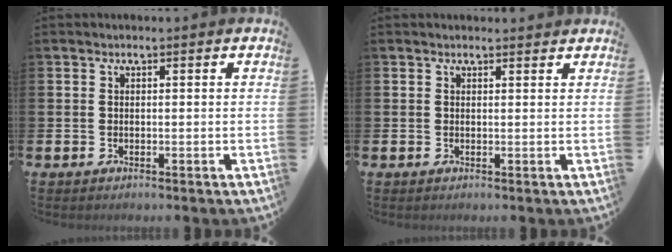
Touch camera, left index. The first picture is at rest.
{"total": 0.8, "force": [0.7, 0.2, 0.2], "torque": [0.007, -0.002, 0.011]}